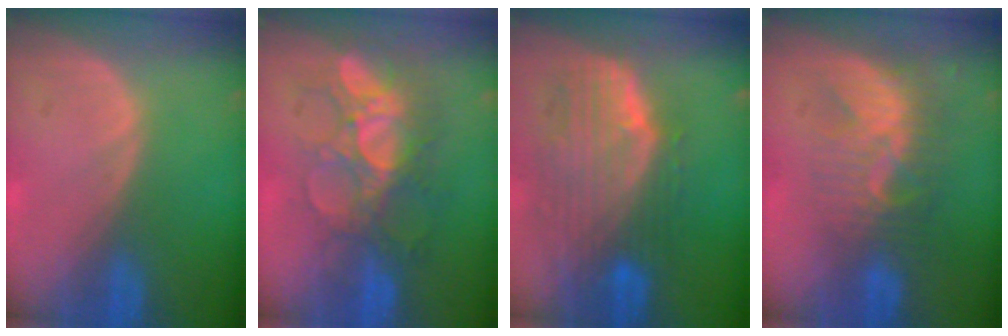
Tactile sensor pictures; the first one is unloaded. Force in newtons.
{"total": 9.4, "press": 8.5, "slide": 4.0}
{"total": 10.4, "press": 9.1, "slide": 5.2}
{"total": 8.9, "press": 7.6, "slide": 4.5}